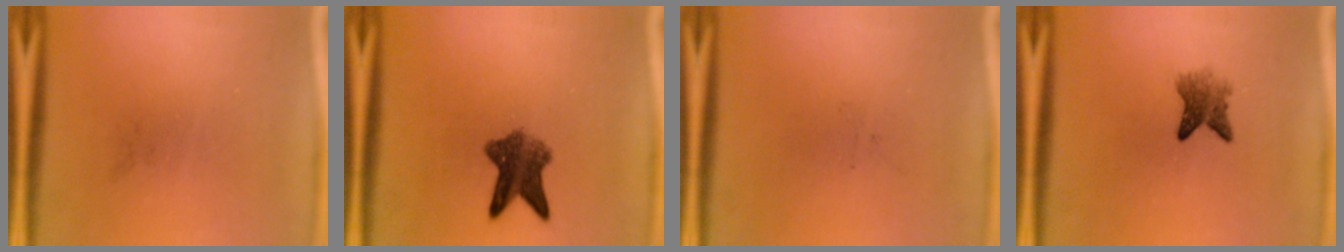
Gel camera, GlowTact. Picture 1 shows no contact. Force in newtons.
{"total": 6.8}
{"total": 0.0}
{"total": 3.4}